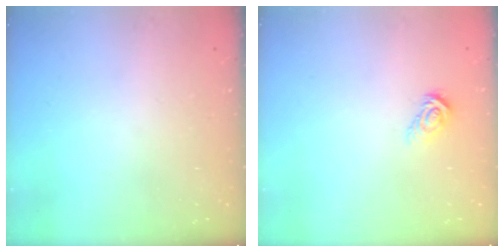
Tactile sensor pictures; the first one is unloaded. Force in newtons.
{"total": 5.4, "press": 5.4, "slide": 0.3}